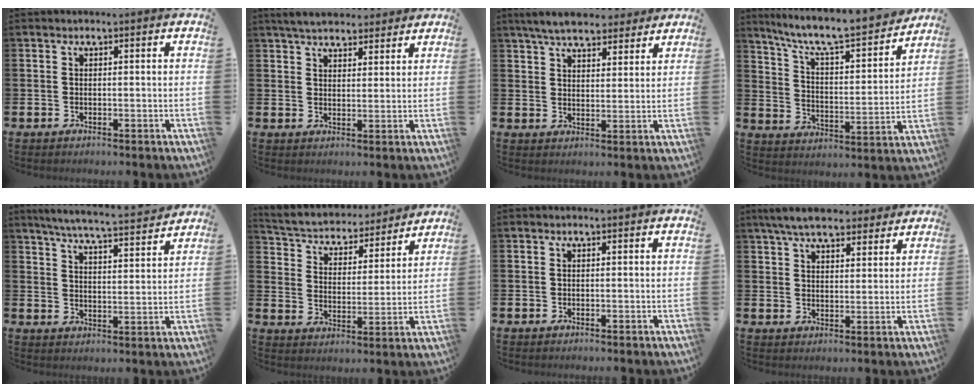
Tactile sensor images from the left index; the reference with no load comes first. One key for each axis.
{"total": 5.1, "fx": 4.9, "fy": 1.3, "fz": 1.0, "tx": -0.030, "ty": -0.013, "tz": 0.089}
{"total": 6.7, "fx": 6.3, "fy": 1.6, "fz": 1.7, "tx": -0.043, "ty": -0.024, "tz": 0.113}
{"total": 8.6, "fx": 7.8, "fy": 1.0, "fz": 3.5, "tx": -0.096, "ty": -0.060, "tz": 0.128}
{"total": 6.1, "fx": 5.8, "fy": 0.0, "fz": 1.8, "tx": -0.051, "ty": -0.047, "tz": 0.099}
{"total": 4.5, "fx": 4.2, "fy": 1.7, "fz": 0.5, "tx": -0.039, "ty": -0.039, "tz": 0.064}
{"total": 0.0}
{"total": 7.4, "fx": 6.7, "fy": 1.8, "fz": 2.4, "tx": -0.055, "ty": -0.020, "tz": 0.123}